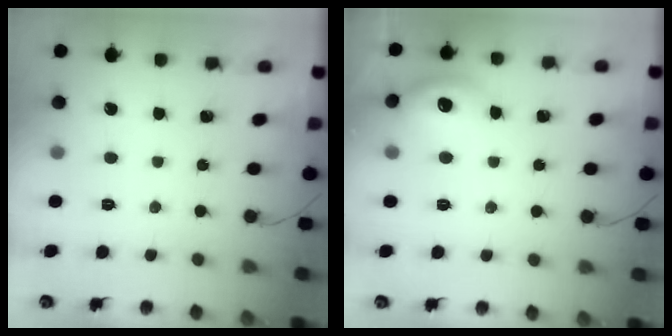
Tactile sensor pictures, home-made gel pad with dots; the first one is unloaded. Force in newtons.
{"total": 10.0, "press": 9.9, "slide": 1.3}